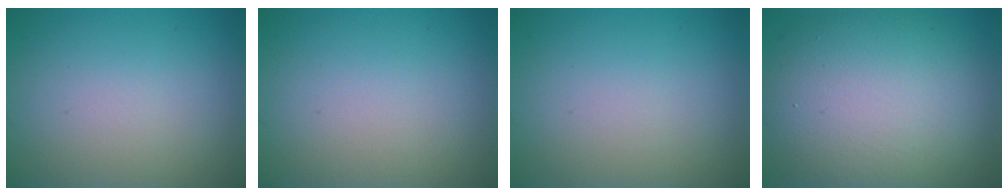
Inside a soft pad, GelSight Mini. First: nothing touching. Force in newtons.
{"total": 0.0}
{"total": 0.0}
{"total": 11.7, "press": 11.7, "slide": 0.7}